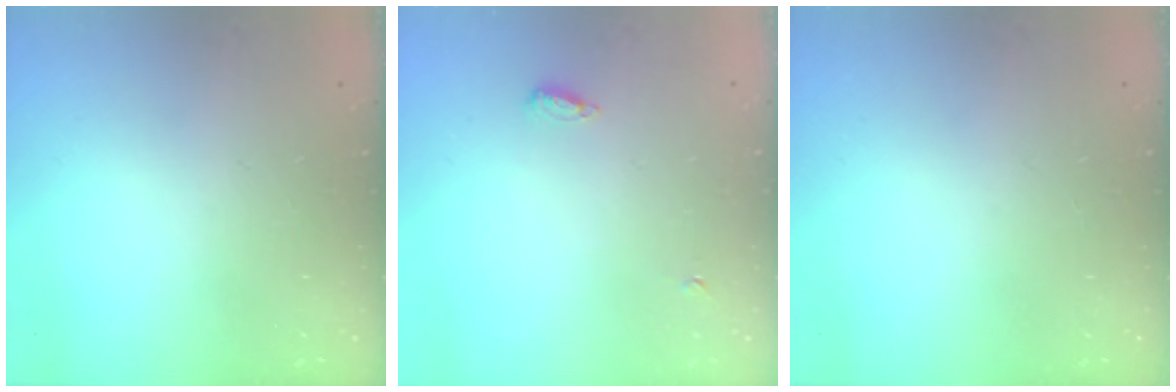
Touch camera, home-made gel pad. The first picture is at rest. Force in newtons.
{"total": 8.9, "press": 6.0, "slide": 6.5}
{"total": 0.0}